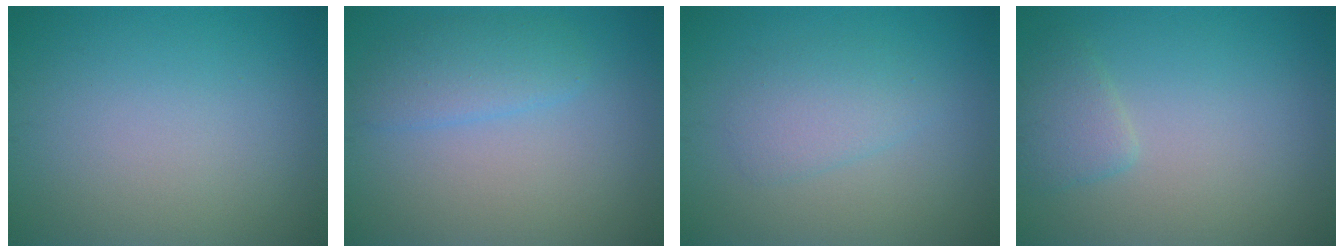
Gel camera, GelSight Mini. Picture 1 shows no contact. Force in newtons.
{"total": 2.7, "press": 2.7, "slide": 0.2}
{"total": 2.3, "press": 2.3, "slide": 0.2}
{"total": 1.9, "press": 1.9, "slide": 0.2}